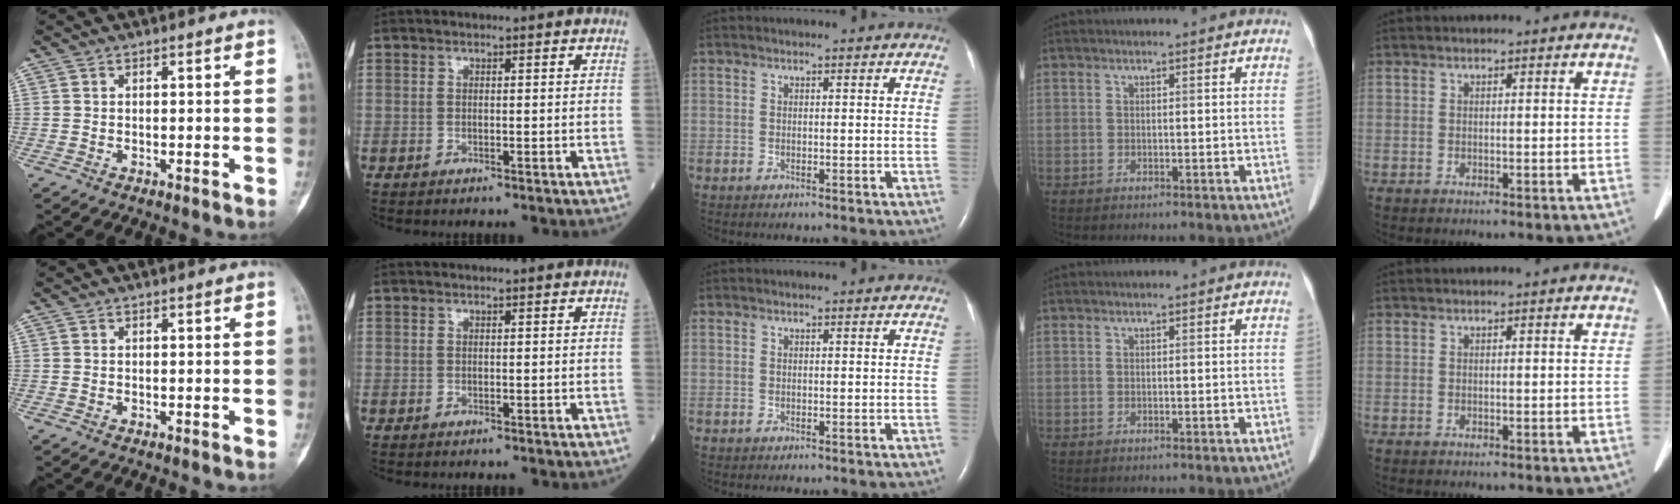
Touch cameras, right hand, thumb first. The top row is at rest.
{}